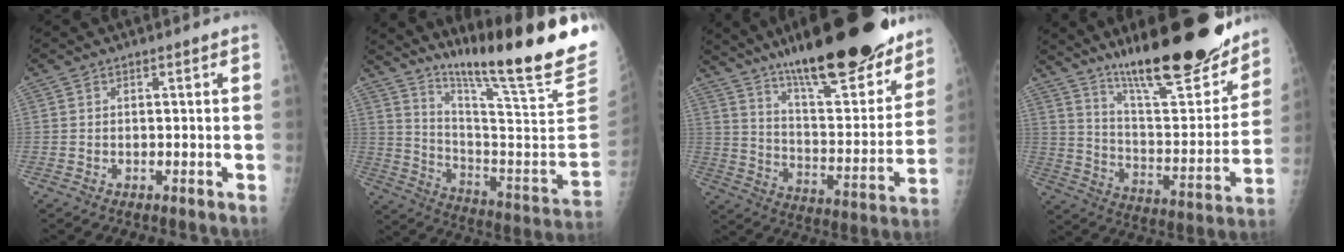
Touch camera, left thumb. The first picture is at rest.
{"total": 26.8, "force": [20.1, 0.6, 17.7], "torque": [-0.257, -0.142, 0.305]}
{"total": 30.7, "force": [22.4, 8.1, 19.4], "torque": [-0.259, -0.085, 0.336]}
{"total": 25.9, "force": [19.5, 6.0, 16.0], "torque": [-0.206, -0.094, 0.305]}